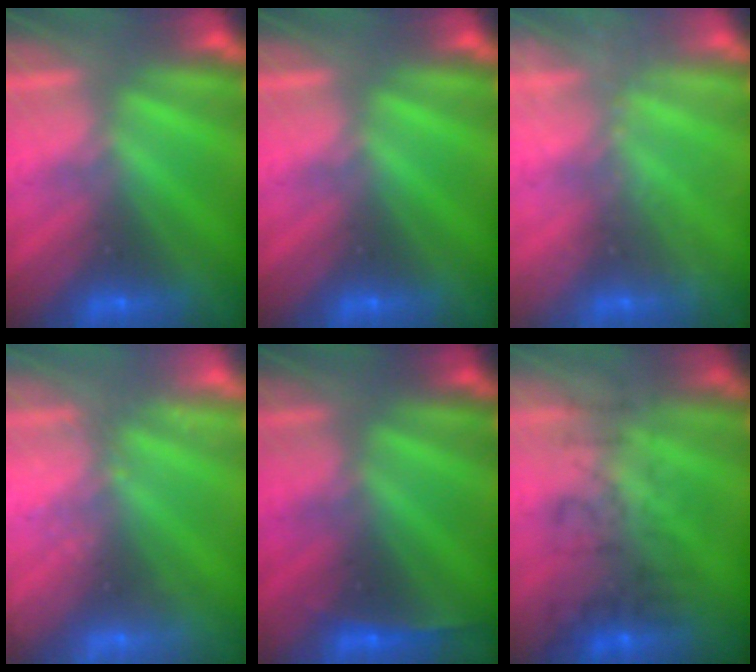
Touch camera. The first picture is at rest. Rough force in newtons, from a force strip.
{"total": 0.0}
{"total": 2.0}
{"total": 2.4}
{"total": 1.6}
{"total": 4.9}